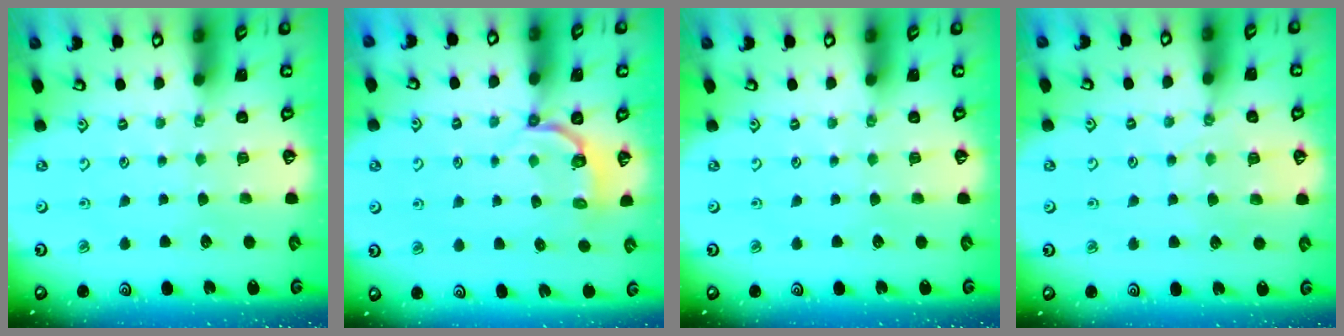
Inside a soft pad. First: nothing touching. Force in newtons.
{"total": 3.7, "press": 2.2, "slide": 3.0}
{"total": 0.0}
{"total": 5.1, "press": 5.0, "slide": 0.8}